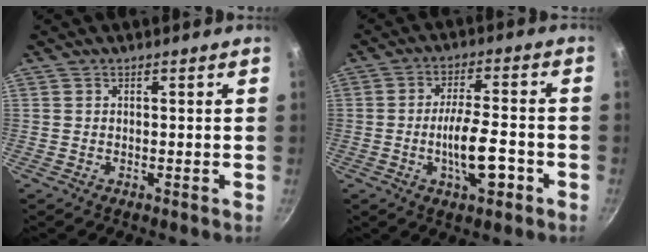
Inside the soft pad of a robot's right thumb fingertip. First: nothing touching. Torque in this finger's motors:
{"motor_torque": [2.90, 2.11, 1.85, -0.94, 0.75]}